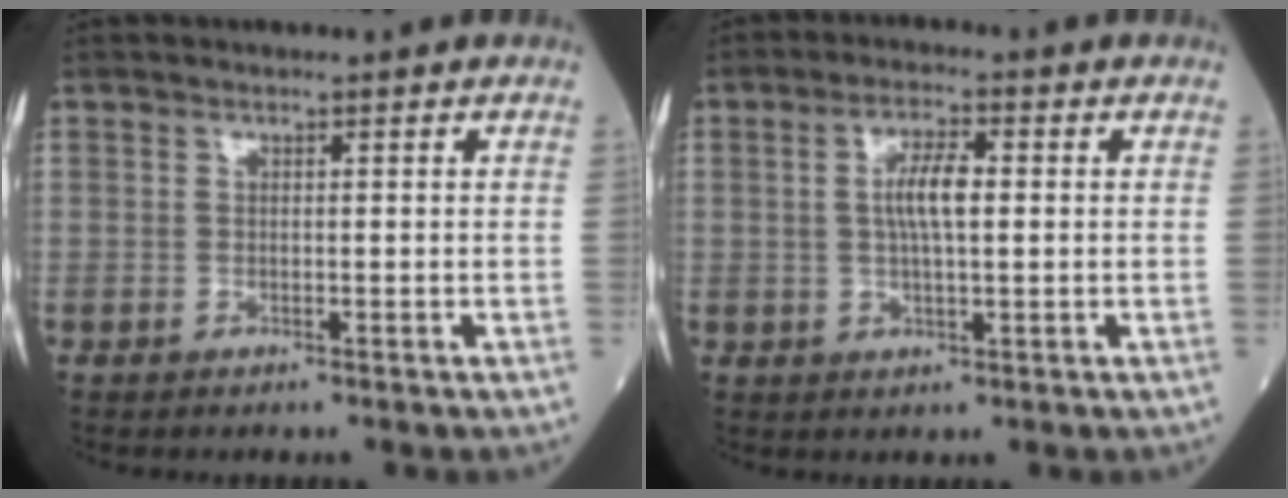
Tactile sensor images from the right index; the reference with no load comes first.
{"total": 5.4, "force": [0.6, 1.3, 5.2], "torque": [-0.101, 0.009, 0.010]}